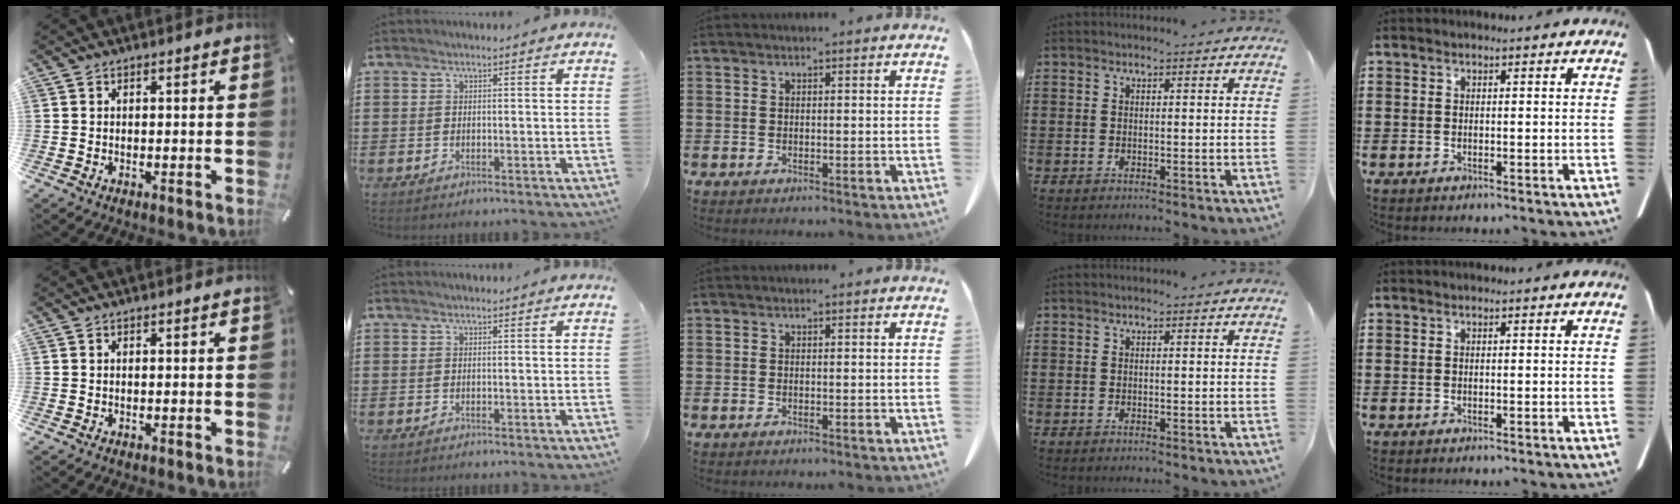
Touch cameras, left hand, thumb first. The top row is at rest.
{}